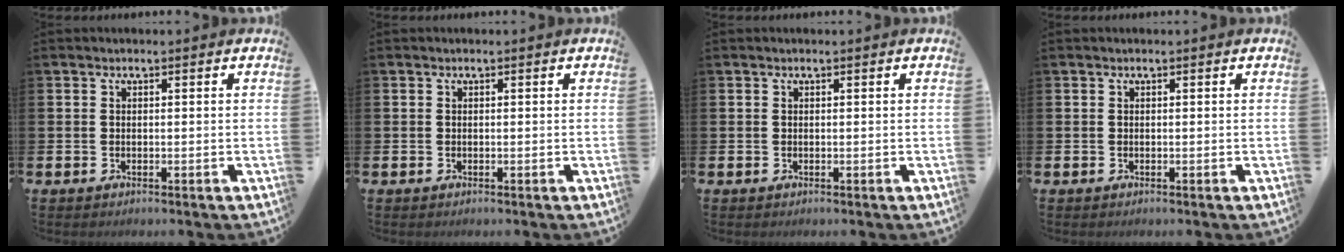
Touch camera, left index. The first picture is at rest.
{"total": 0.0}
{"total": 0.0}
{"total": 0.0}